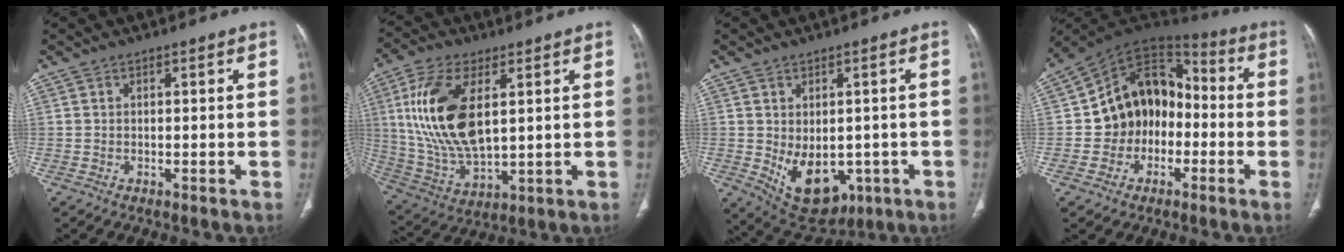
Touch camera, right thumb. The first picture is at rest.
{"total": 18.3, "force": [4.2, 9.0, 15.3], "torque": [-0.313, -0.016, 0.089]}
{"total": 11.8, "force": [-2.6, 8.0, 8.4], "torque": [-0.100, -0.002, -0.009]}
{"total": 15.2, "force": [-2.5, 12.2, 8.8], "torque": [-0.086, 0.059, -0.051]}